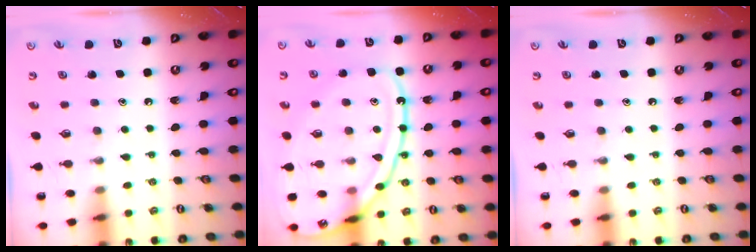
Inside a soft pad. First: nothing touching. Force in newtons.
{"total": 17.3, "press": 17.2, "slide": 1.6}
{"total": 0.0}